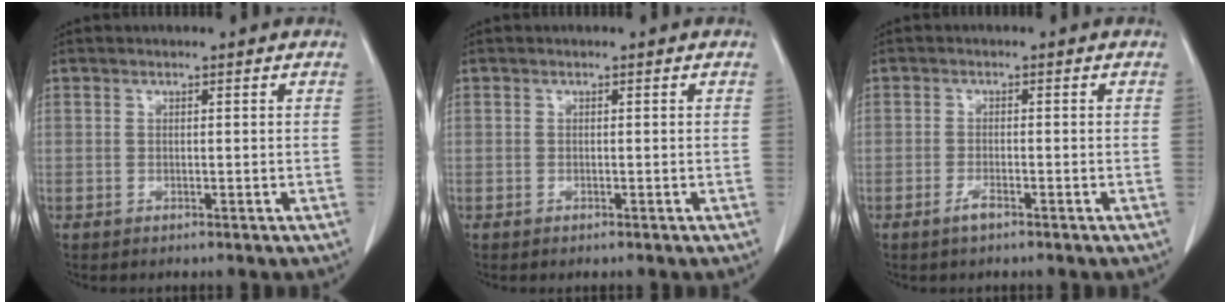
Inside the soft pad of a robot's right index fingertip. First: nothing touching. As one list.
[{"total": 0.0}, {"total": 1.8, "force": [-1.3, 0.3, 1.3], "torque": [-0.027, -0.001, -0.024]}]